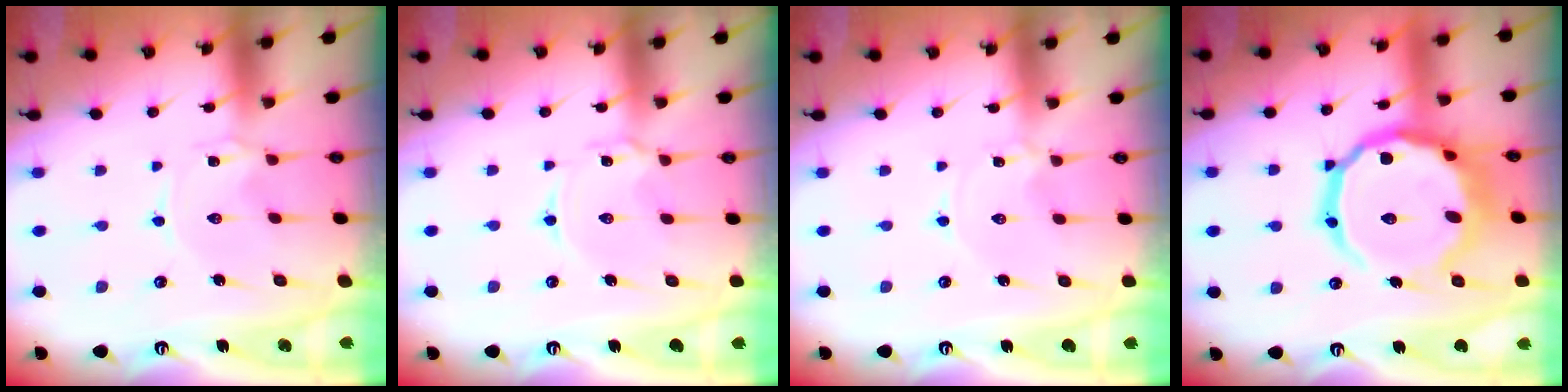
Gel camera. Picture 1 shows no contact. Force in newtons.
{"total": 2.6, "press": 2.6, "slide": 0.3}
{"total": 0.0}
{"total": 22.9, "press": 22.8, "slide": 1.9}